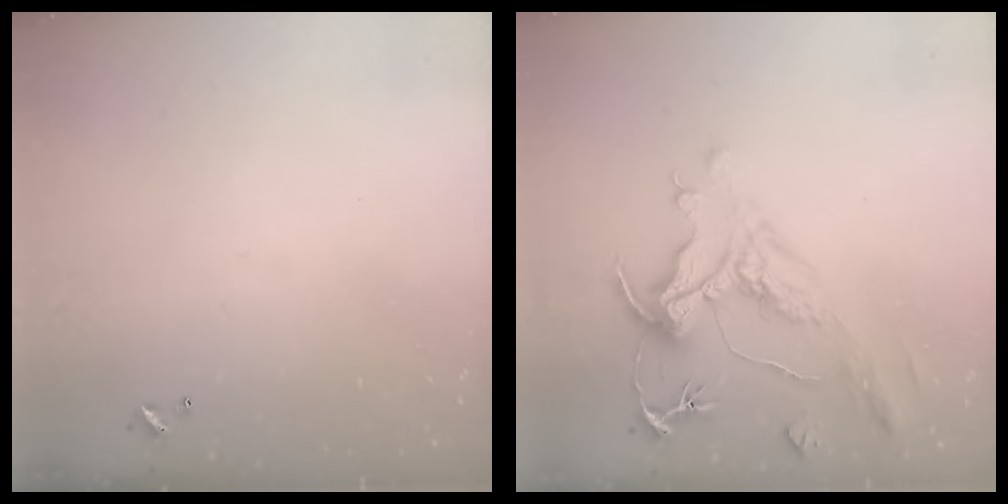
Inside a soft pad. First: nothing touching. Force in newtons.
{"total": 1.9, "press": 0.9, "slide": 1.6}